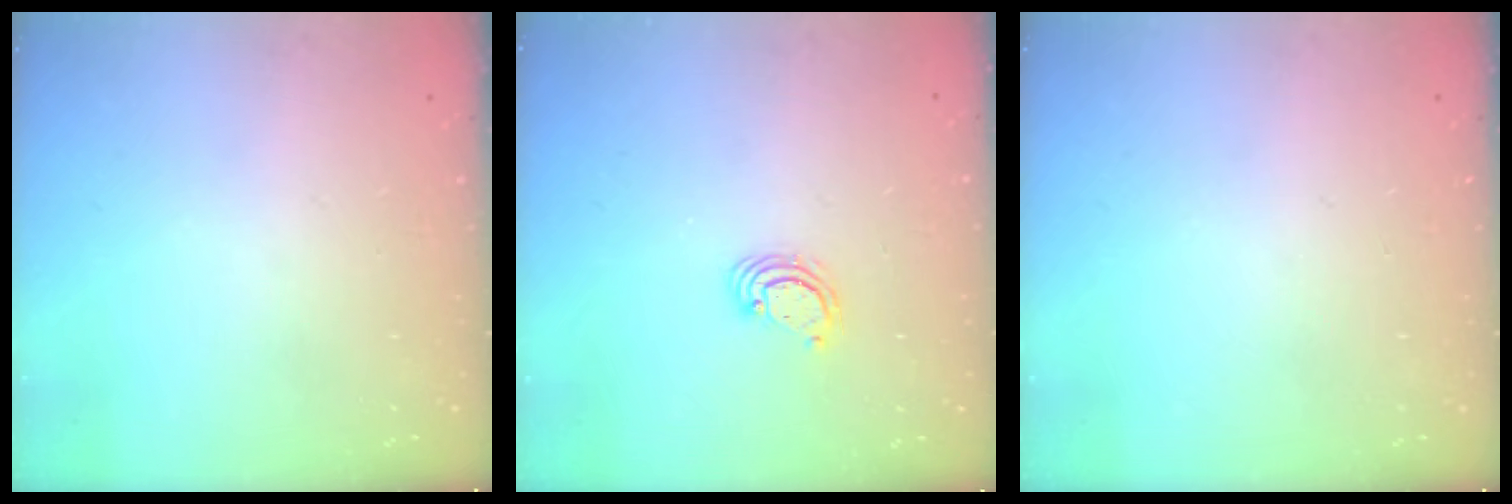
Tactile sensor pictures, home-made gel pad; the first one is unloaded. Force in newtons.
{"total": 3.5, "press": 3.5, "slide": 0.3}
{"total": 0.0}